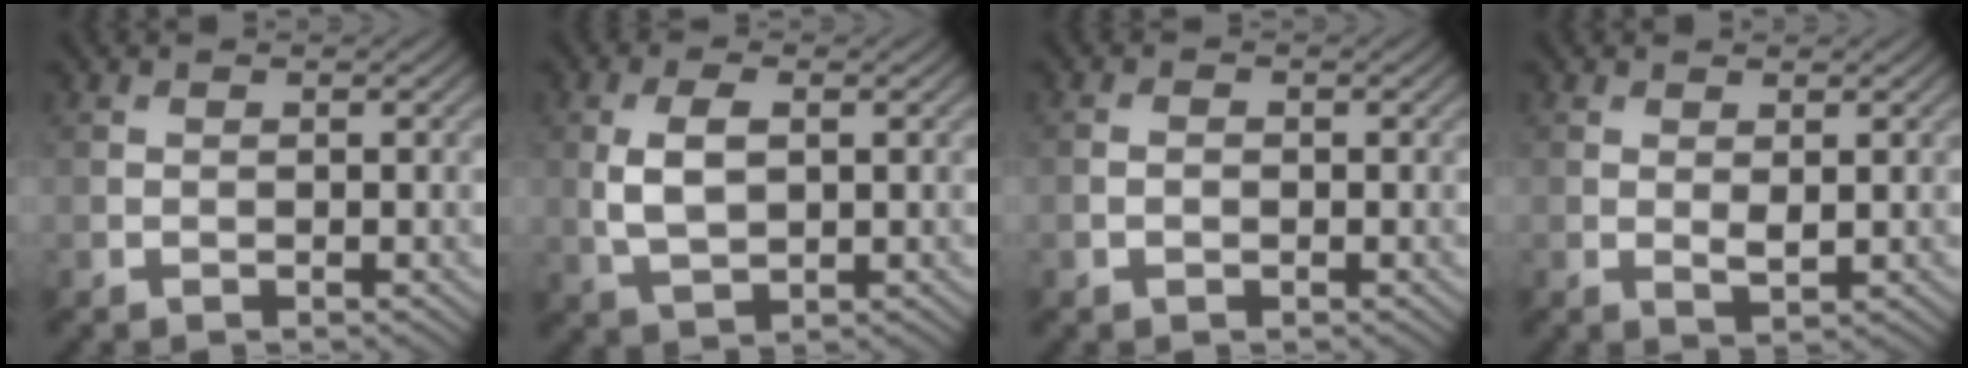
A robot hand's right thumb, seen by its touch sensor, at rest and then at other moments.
{"total": 4.8, "force": [0.6, 2.6, 4.1], "torque": [-0.093, -0.002, 0.015]}
{"total": 1.1, "force": [-0.4, 0.7, 0.7], "torque": [-0.015, -0.001, -0.008]}
{"total": 1.3, "force": [0.5, 0.4, 1.2], "torque": [-0.024, -0.006, 0.013]}